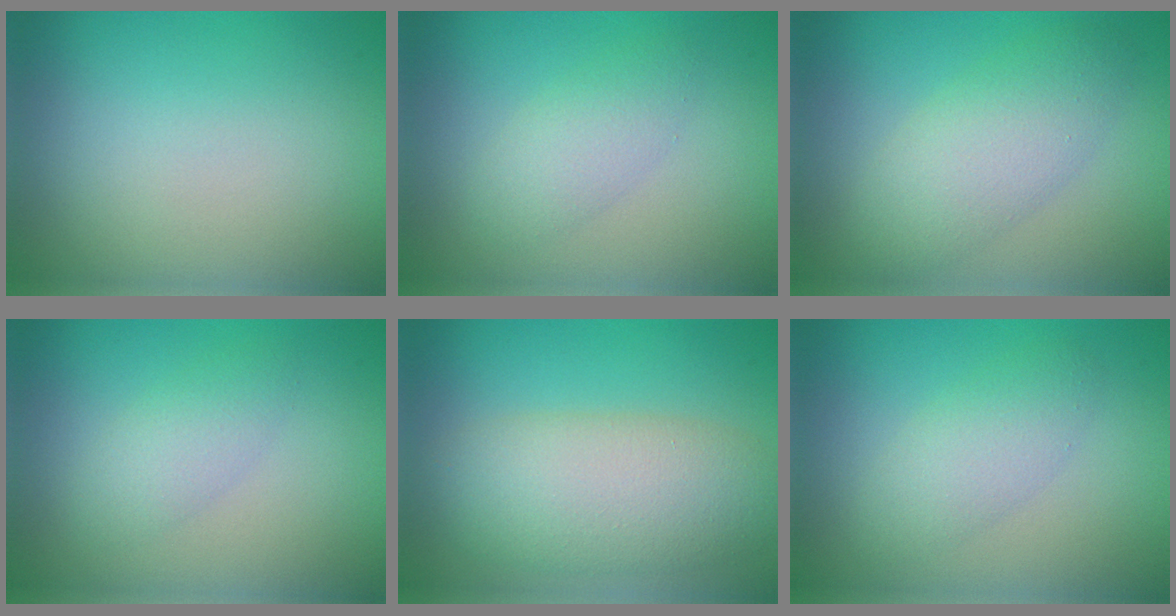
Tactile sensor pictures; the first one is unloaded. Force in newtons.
{"total": 2.5, "press": 2.5, "slide": 0.1}
{"total": 4.7, "press": 4.7, "slide": 0.0}
{"total": 2.2, "press": 2.2, "slide": 0.1}
{"total": 6.9, "press": 6.9, "slide": 0.4}
{"total": 2.8, "press": 2.8, "slide": 0.2}